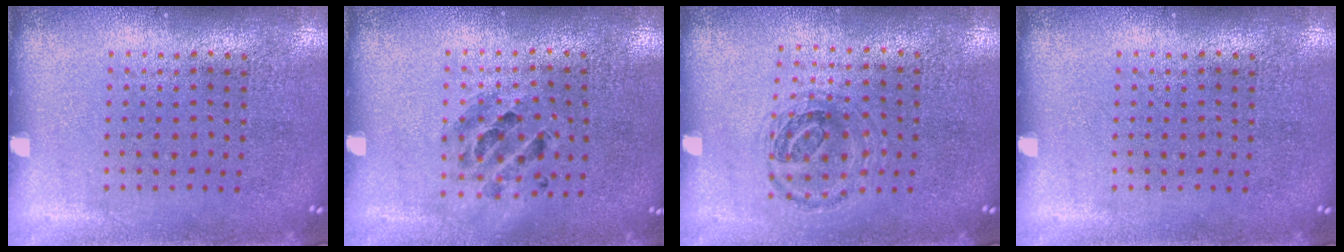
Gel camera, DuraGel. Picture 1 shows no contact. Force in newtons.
{"total": 0.9, "press": 0.9, "slide": 0.2}
{"total": 0.9, "press": 0.9, "slide": 0.2}
{"total": 0.0}